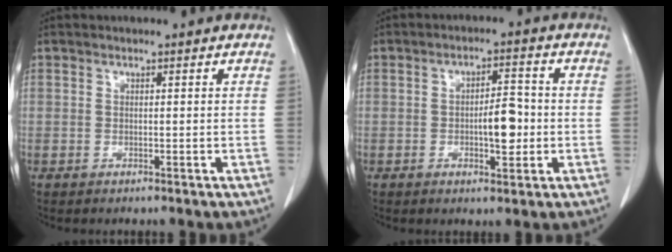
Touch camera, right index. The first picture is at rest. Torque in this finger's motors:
{"motor_torque": [0.89, -0.28, 0.16, 0.07]}